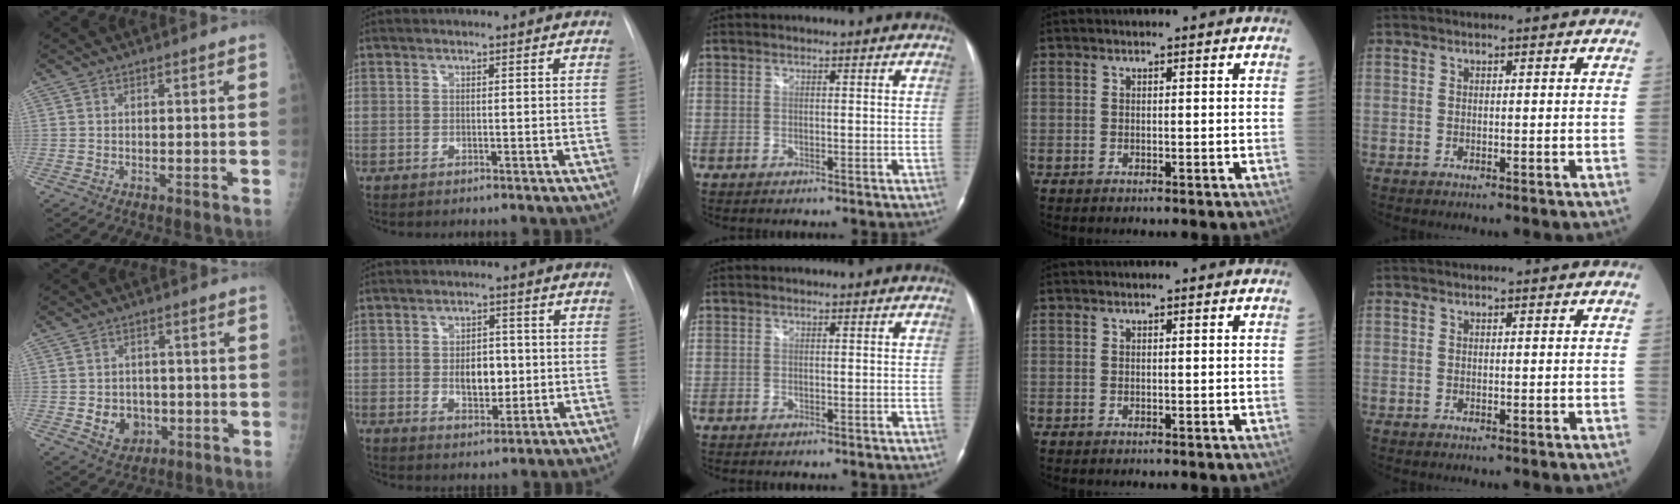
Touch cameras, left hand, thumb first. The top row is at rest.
{"thumb": {"total": 6.1, "force": [-1.1, 5.2, 2.9], "torque": [-0.018, 0.006, -0.009]}, "index": {"total": 5.2, "force": [-1.3, 3.0, 4.1], "torque": [-0.059, -0.003, -0.010]}}